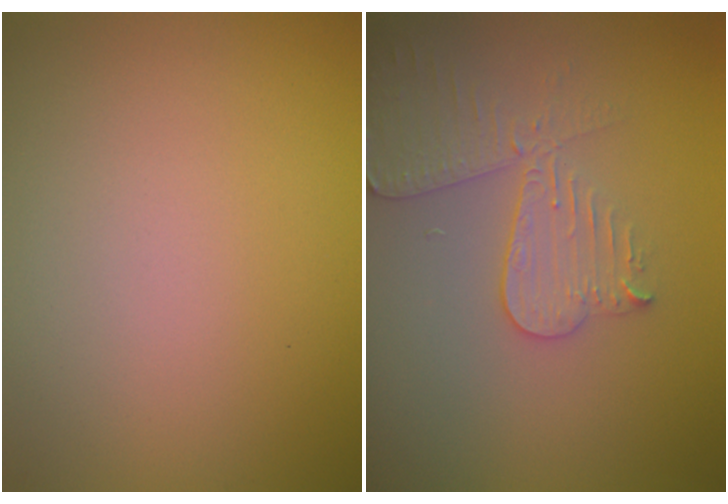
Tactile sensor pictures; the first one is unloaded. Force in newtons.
{"total": 3.6, "press": 3.6, "slide": 0.5}